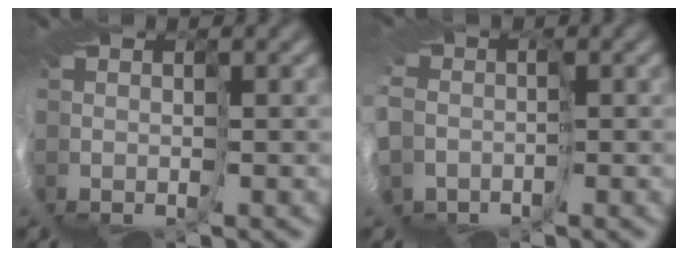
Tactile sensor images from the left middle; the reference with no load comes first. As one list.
[{"total": 4.8, "force": [-2.9, 3.7, 0.9], "torque": [-0.050, -0.017, -0.043]}]